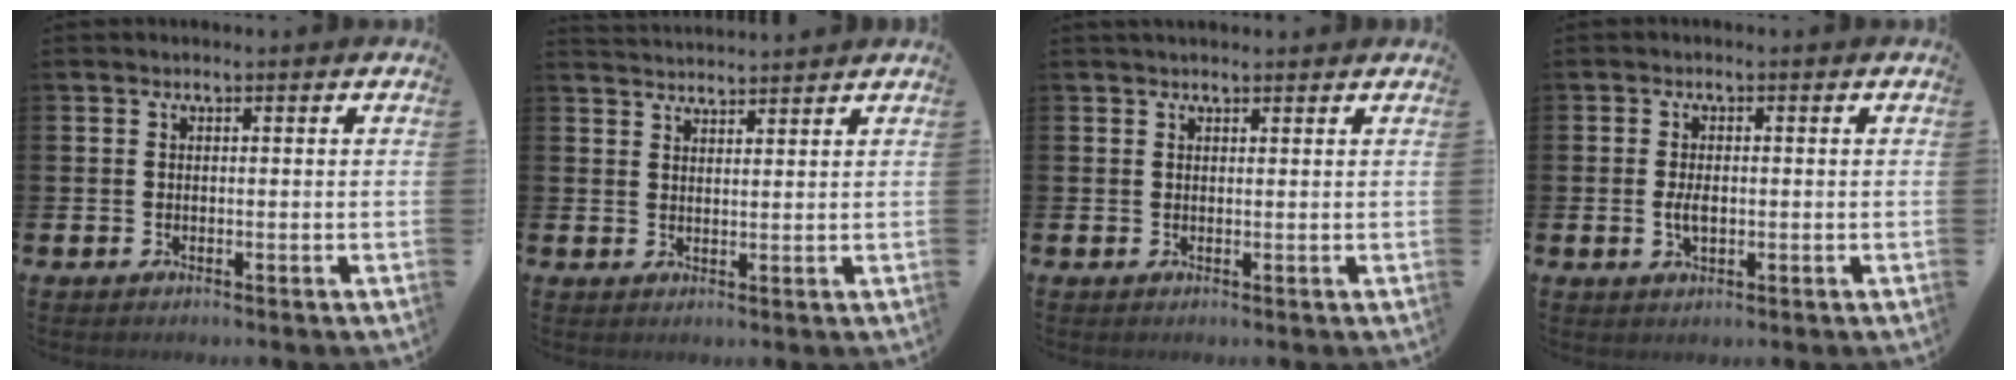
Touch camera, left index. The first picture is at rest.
{"total": 2.8, "force": [2.8, 0.1, 0.0], "torque": [-0.005, -0.014, 0.052]}
{"total": 1.2, "force": [1.1, 0.3, 0.3], "torque": [0.003, 0.001, 0.018]}
{"total": 2.5, "force": [-0.2, 1.2, 2.2], "torque": [-0.037, 0.001, -0.005]}